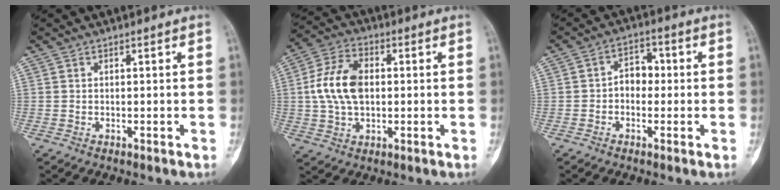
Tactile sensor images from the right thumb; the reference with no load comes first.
{"total": 10.9, "force": [0.5, 6.9, 8.4], "torque": [-0.159, 0.015, 0.009]}
{"total": 4.8, "force": [-0.4, 3.5, 3.2], "torque": [-0.025, 0.021, -0.018]}